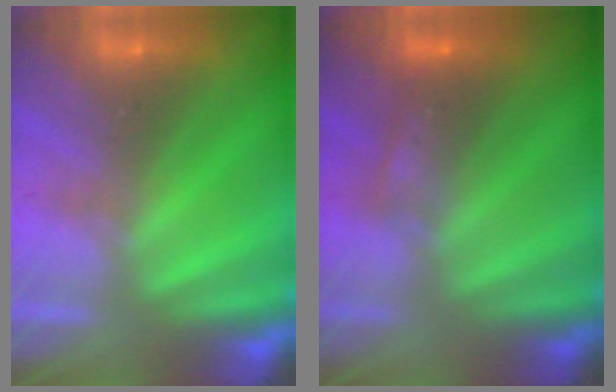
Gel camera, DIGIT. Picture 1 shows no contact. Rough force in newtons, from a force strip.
{"total": 2.3}